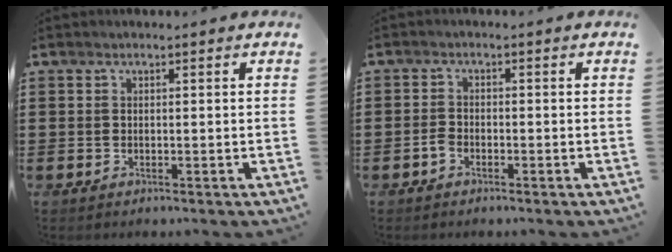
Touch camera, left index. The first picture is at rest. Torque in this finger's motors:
{"motor_torque": [0.20, 0.17, 0.07, 0.03]}